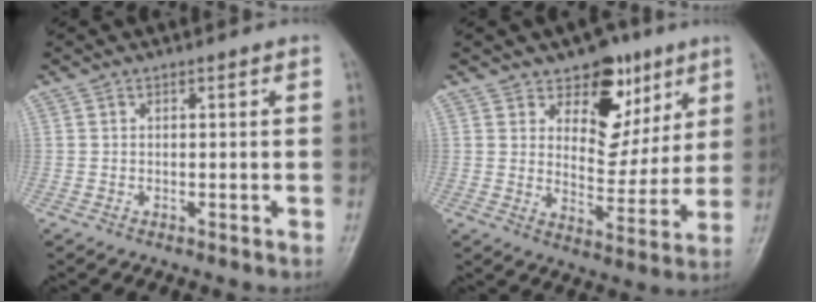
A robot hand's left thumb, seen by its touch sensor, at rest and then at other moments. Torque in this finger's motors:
{"motor_torque": [1.57, 1.36, 0.73, -0.84, 0.17]}